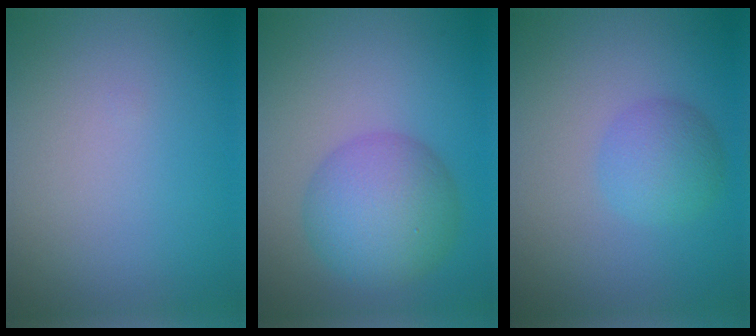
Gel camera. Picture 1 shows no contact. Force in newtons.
{"total": 6.6, "press": 6.6, "slide": 0.1}
{"total": 2.6, "press": 2.6, "slide": 0.2}